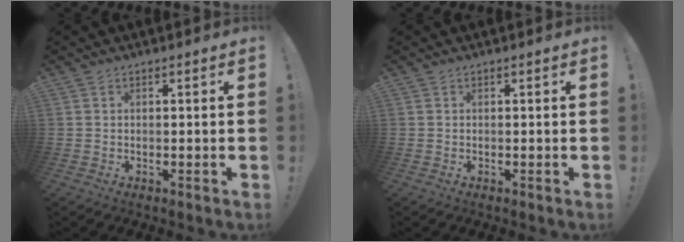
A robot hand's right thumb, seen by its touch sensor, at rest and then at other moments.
{"total": 0.0}